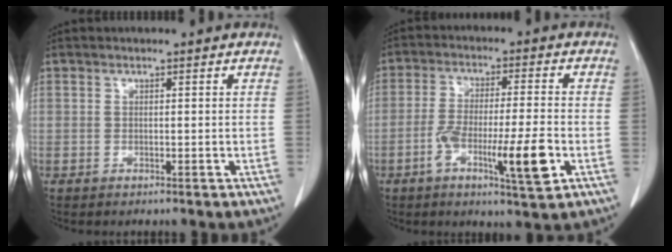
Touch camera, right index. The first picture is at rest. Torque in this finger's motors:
{"motor_torque": [0.44, -0.18, 0.49, 0.08]}